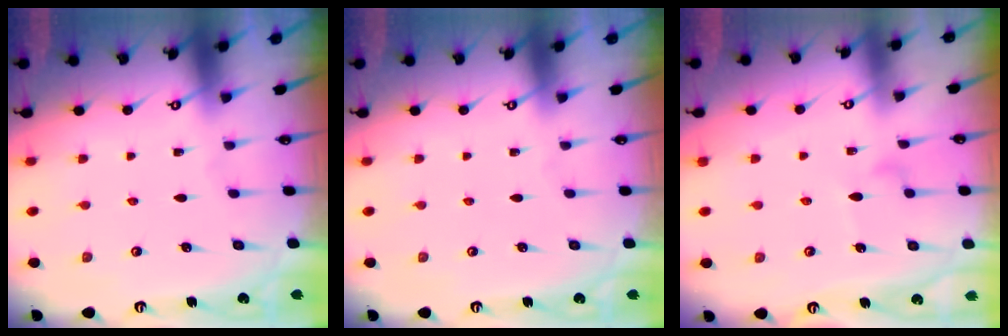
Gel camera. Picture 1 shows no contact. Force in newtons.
{"total": 0.0}
{"total": 7.6, "press": 7.5, "slide": 0.5}